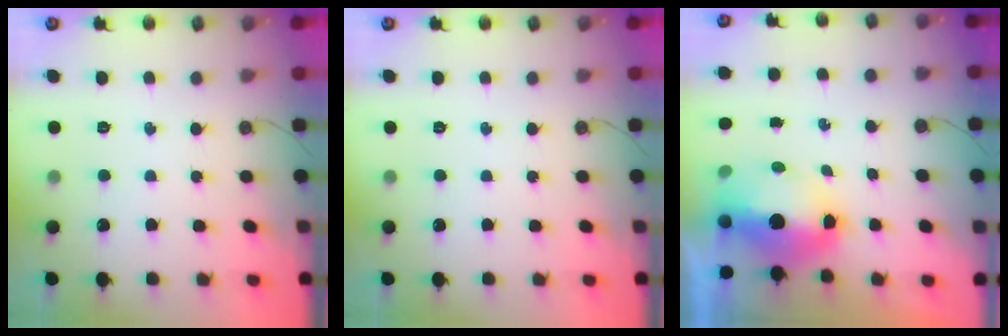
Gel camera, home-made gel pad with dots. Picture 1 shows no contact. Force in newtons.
{"total": 0.0}
{"total": 10.3, "press": 10.1, "slide": 1.7}